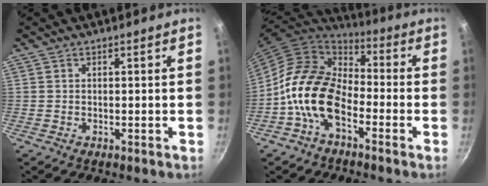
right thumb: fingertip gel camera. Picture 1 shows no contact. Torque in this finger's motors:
{"motor_torque": [0.04, 1.08, 1.38, -1.39, 0.47]}